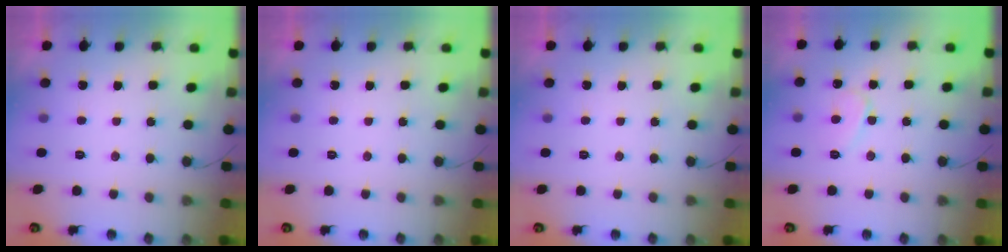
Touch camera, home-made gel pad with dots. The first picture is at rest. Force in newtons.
{"total": 0.0}
{"total": 0.0}
{"total": 6.5, "press": 6.5, "slide": 0.7}